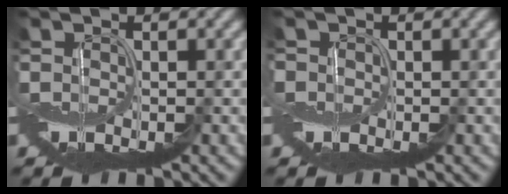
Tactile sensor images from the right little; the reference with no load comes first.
{"total": 1.8, "force": [0.2, 1.8, 0.4], "torque": [-0.012, 0.007, -0.006]}